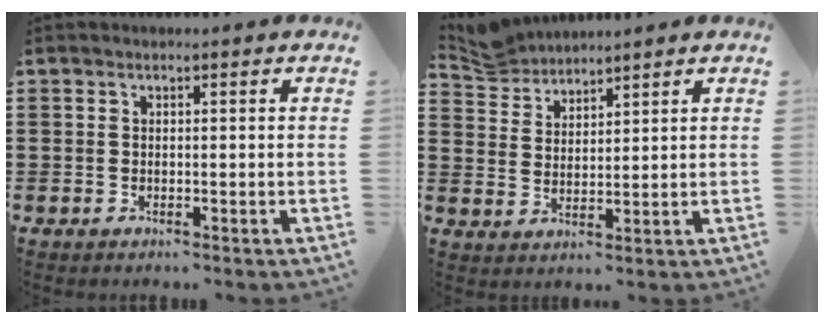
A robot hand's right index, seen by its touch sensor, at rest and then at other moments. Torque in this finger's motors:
{"motor_torque": [-0.79, 1.14, -0.14, -0.03]}